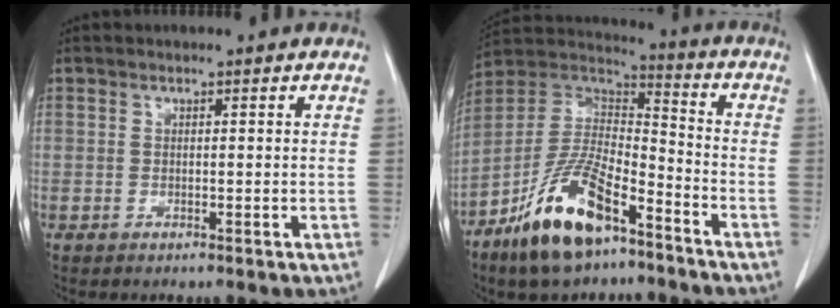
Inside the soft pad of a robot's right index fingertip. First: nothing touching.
{"total": 15.7, "force": [-9.7, 5.1, 11.3], "torque": [-0.227, 0.003, -0.177]}